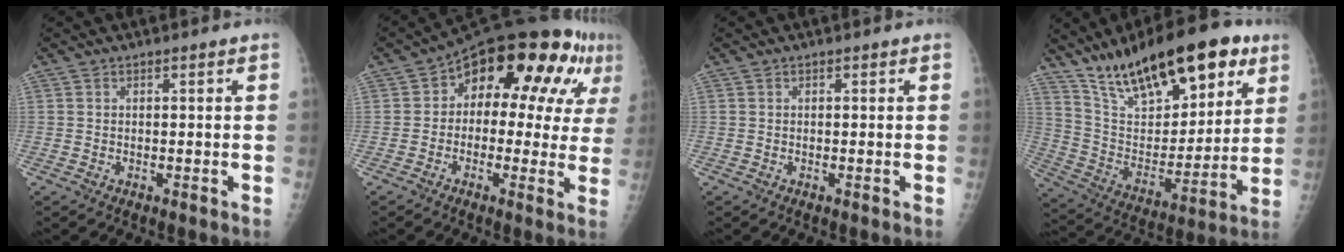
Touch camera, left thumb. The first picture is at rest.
{"total": 18.8, "force": [6.0, 10.5, 14.4], "torque": [-0.132, 0.027, 0.066]}
{"total": 0.0}
{"total": 25.6, "force": [16.1, 10.3, 17.0], "torque": [-0.232, -0.042, 0.274]}